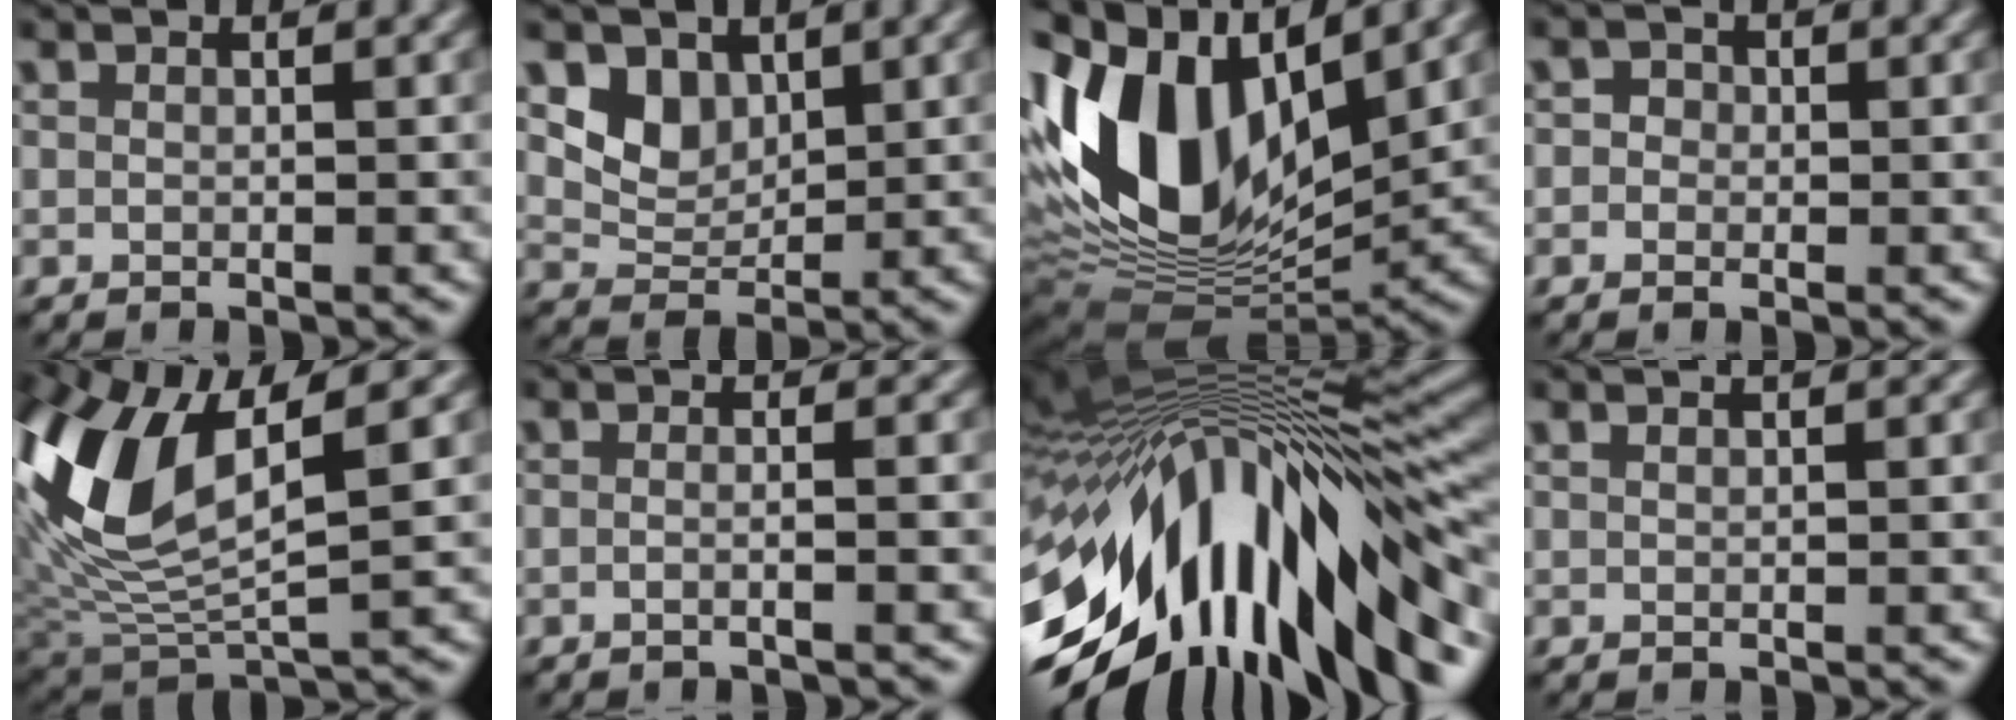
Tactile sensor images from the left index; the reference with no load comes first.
{"total": 2.6, "force": [1.1, 2.1, 1.2], "torque": [-0.027, -0.013, 0.029]}
{"total": 14.5, "force": [2.3, 8.1, 11.8], "torque": [-0.238, 0.004, 0.043]}
{"total": 1.1, "force": [-0.6, 0.9, 0.1], "torque": [0.009, 0.001, -0.018]}
{"total": 11.2, "force": [2.5, 4.8, 9.8], "torque": [-0.218, 0.005, 0.053]}
{"total": 2.6, "force": [-0.4, 1.2, 2.3], "torque": [0.009, 0.002, -0.038]}
{"total": 16.3, "force": [-5.6, 6.0, 14.1], "torque": [-0.237, 0.022, -0.098]}
{"total": 0.0}